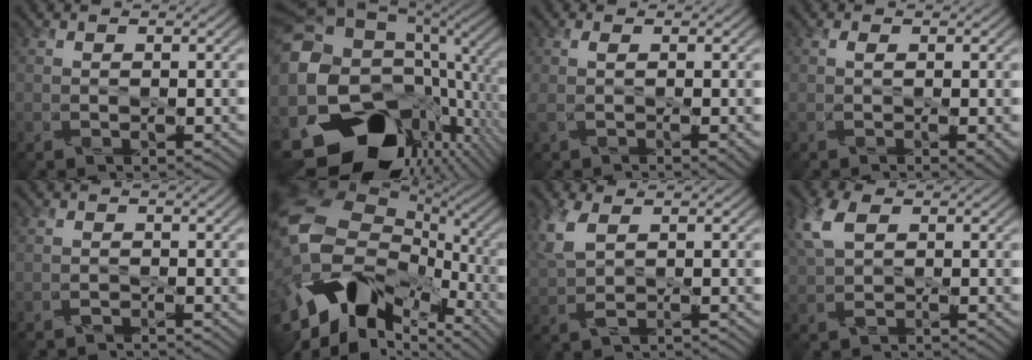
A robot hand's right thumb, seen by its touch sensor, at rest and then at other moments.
{"total": 21.7, "force": [-4.3, 15.9, 14.2], "torque": [-0.302, -0.013, -0.062]}
{"total": 2.6, "force": [0.1, 0.8, 2.5], "torque": [-0.043, 0.003, -0.001]}
{"total": 2.2, "force": [-0.2, 0.9, 2.0], "torque": [-0.031, 0.002, -0.005]}
{"total": 0.9, "force": [-0.9, -0.2, -0.2], "torque": [0.009, 0.000, -0.019]}
{"total": 18.6, "force": [-6.5, 12.7, 11.9], "torque": [-0.265, -0.018, -0.112]}
{"total": 4.1, "force": [1.5, 1.9, 3.3], "torque": [-0.092, 0.012, 0.030]}
{"total": 4.6, "force": [1.6, 2.6, 3.4], "torque": [-0.092, 0.018, 0.027]}